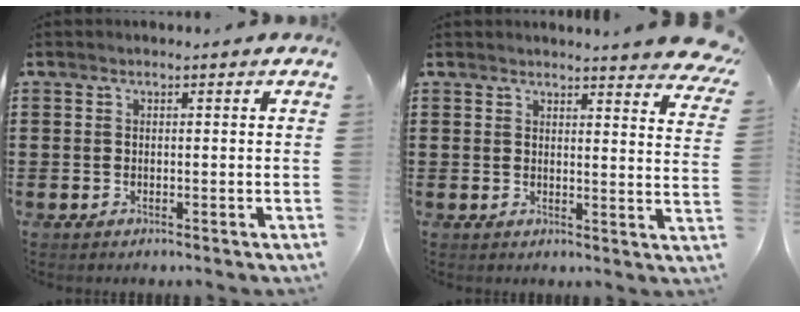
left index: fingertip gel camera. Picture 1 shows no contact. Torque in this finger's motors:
{"motor_torque": [0.00, -0.97, 0.24, 0.09]}